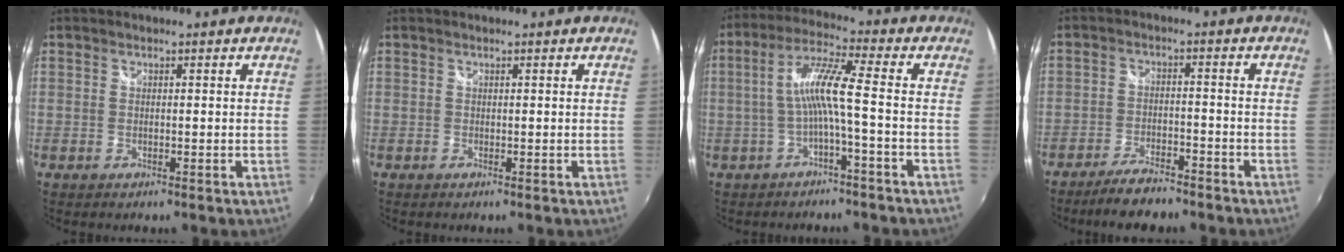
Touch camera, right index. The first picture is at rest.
{"total": 0.0}
{"total": 7.6, "force": [-2.0, -0.3, 7.3], "torque": [-0.159, 0.012, -0.032]}
{"total": 7.8, "force": [-6.6, 2.0, 3.5], "torque": [-0.091, -0.007, -0.112]}